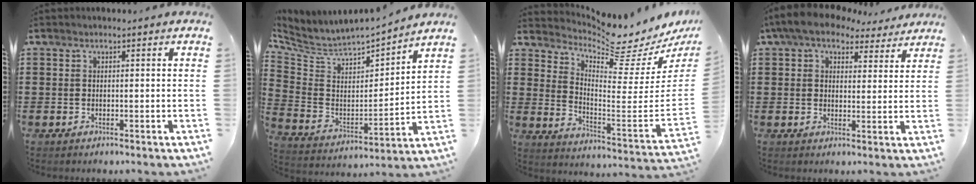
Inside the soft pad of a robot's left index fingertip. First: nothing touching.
{"total": 4.7, "force": [3.9, 2.2, 1.3], "torque": [-0.056, -0.039, 0.061]}
{"total": 6.2, "force": [6.0, 0.1, 1.7], "torque": [-0.045, -0.075, 0.092]}
{"total": 6.4, "force": [5.1, 2.4, 3.0], "torque": [-0.078, -0.005, 0.094]}